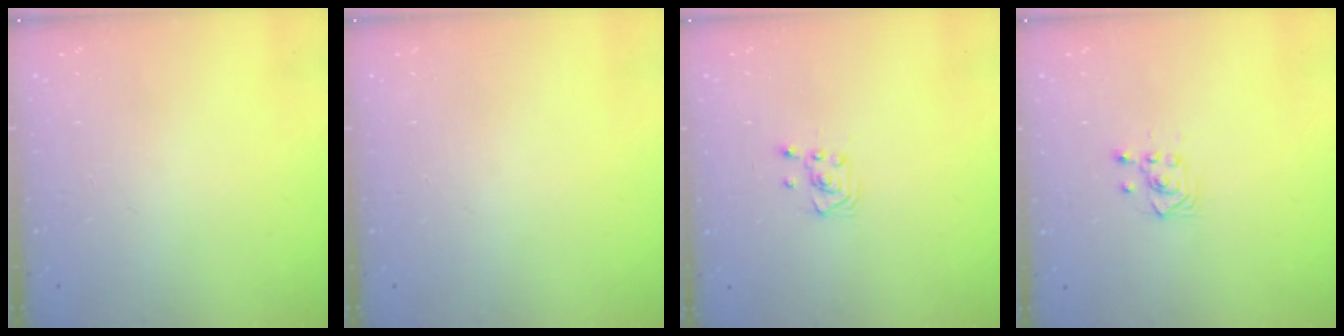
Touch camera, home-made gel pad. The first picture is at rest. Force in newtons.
{"total": 0.0}
{"total": 2.2, "press": 2.2, "slide": 0.3}
{"total": 3.5, "press": 3.2, "slide": 1.5}